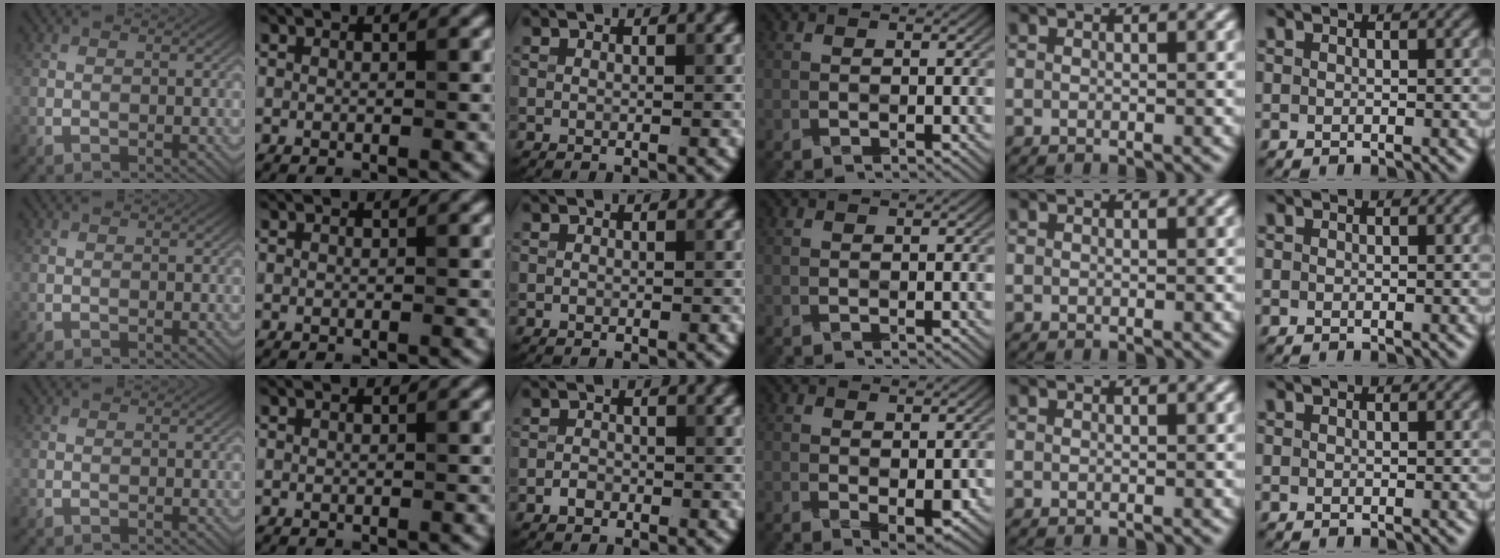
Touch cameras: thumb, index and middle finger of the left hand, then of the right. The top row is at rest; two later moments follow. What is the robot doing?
{"motion": "fold", "object": "plastic wrap"}